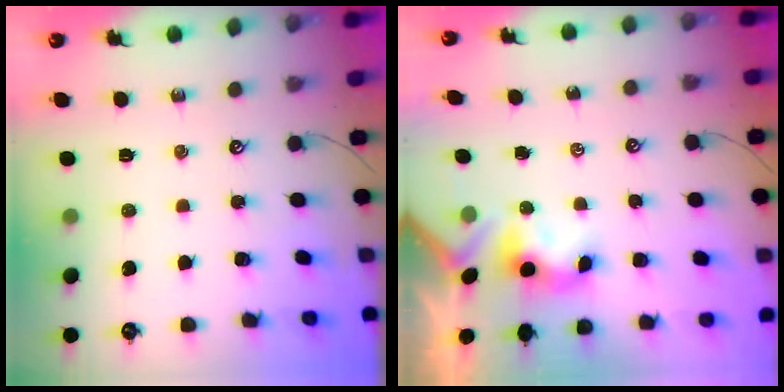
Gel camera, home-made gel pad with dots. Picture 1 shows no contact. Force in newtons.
{"total": 3.6, "press": 3.6, "slide": 0.3}